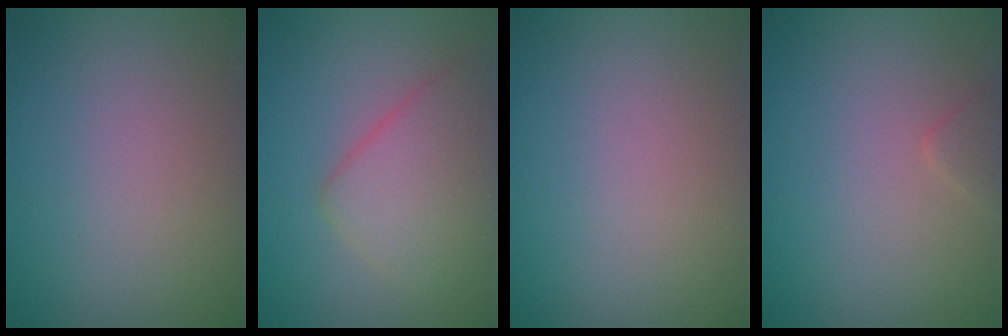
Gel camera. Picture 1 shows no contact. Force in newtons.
{"total": 4.8, "press": 4.8, "slide": 0.2}
{"total": 0.0}
{"total": 0.9, "press": 0.9, "slide": 0.1}